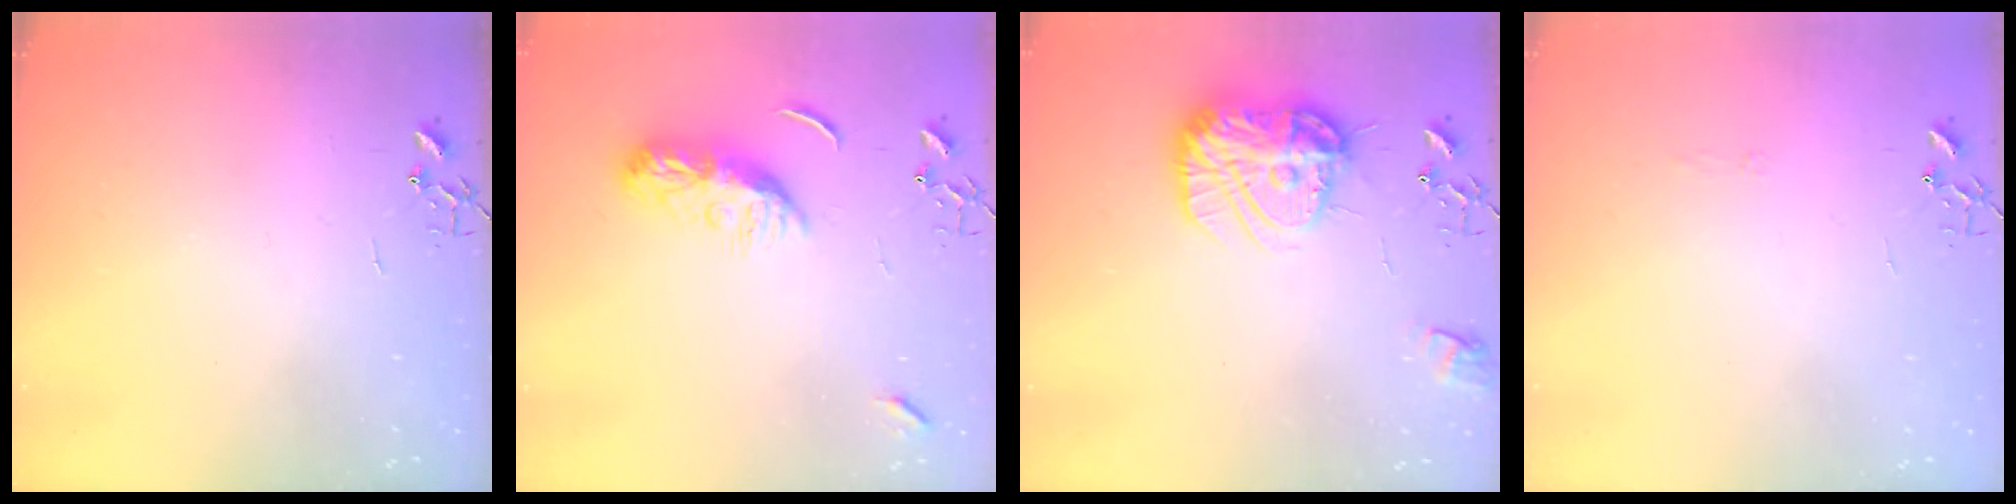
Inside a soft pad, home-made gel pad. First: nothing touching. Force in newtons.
{"total": 9.6, "press": 9.6, "slide": 0.7}
{"total": 15.4, "press": 15.4, "slide": 1.3}
{"total": 2.8, "press": 2.8, "slide": 0.5}